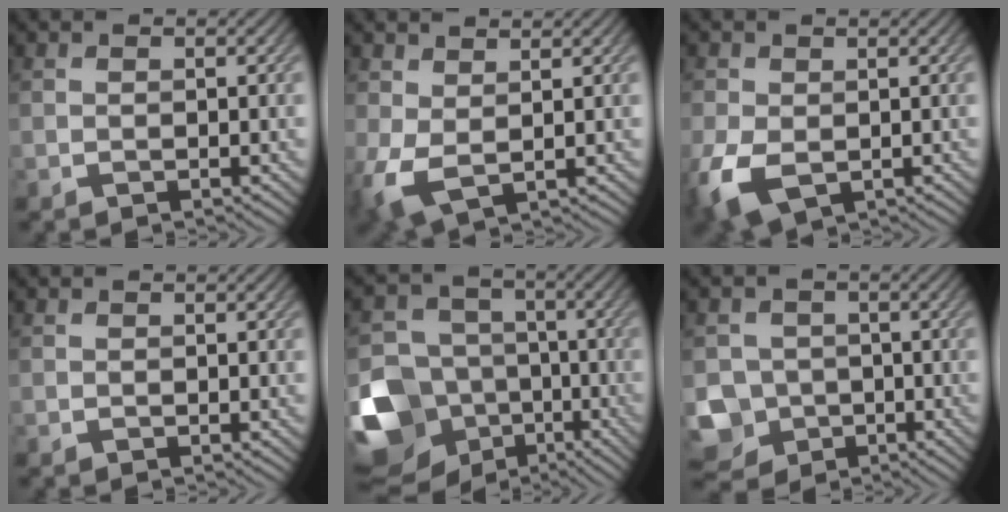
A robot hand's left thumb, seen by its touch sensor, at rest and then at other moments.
{"total": 4.3, "force": [0.4, 2.4, 3.5], "torque": [-0.099, -0.008, 0.008]}
{"total": 6.9, "force": [-2.3, 4.5, 4.6], "torque": [-0.123, -0.025, -0.041]}
{"total": 0.0}
{"total": 15.6, "force": [-7.3, 12.3, 6.3], "torque": [-0.196, -0.028, -0.121]}
{"total": 8.8, "force": [-4.0, 7.4, 2.3], "torque": [-0.065, -0.036, -0.089]}